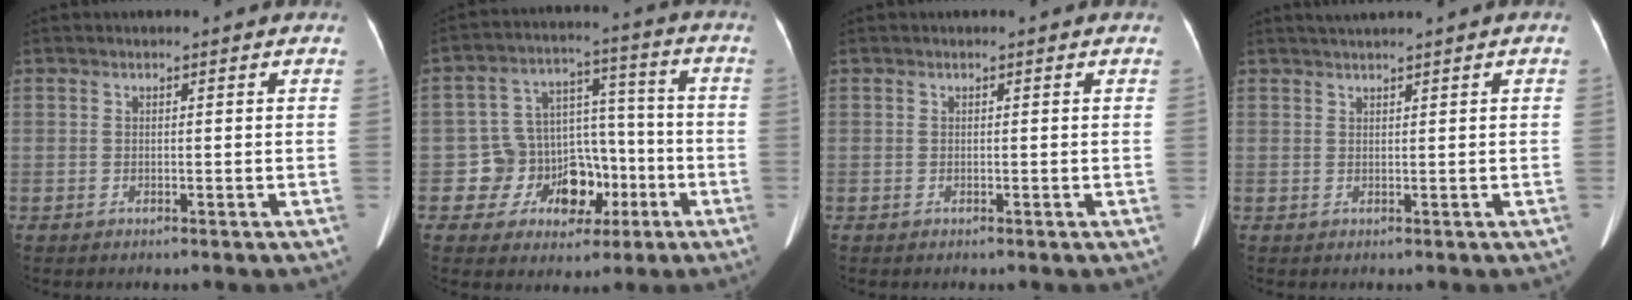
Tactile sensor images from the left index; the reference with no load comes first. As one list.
[{"total": 10.3, "force": [-3.9, 8.6, 4.0], "torque": [-0.044, 0.043, -0.049]}, {"total": 0.0}, {"total": 1.9, "force": [1.3, -0.3, 1.3], "torque": [-0.029, 0.015, 0.029]}]